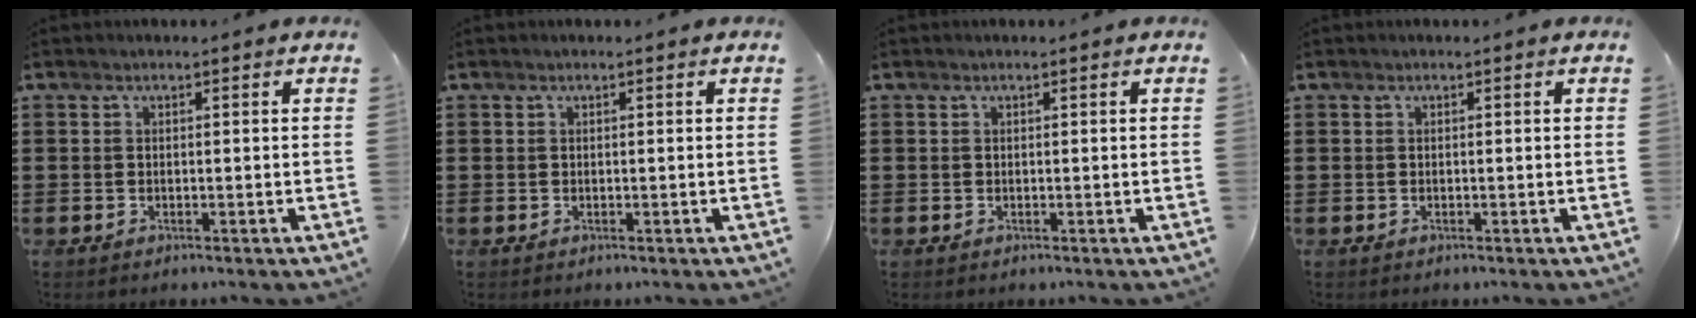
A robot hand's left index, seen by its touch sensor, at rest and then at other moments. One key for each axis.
{"total": 0.0}
{"total": 0.0}
{"total": 0.0}